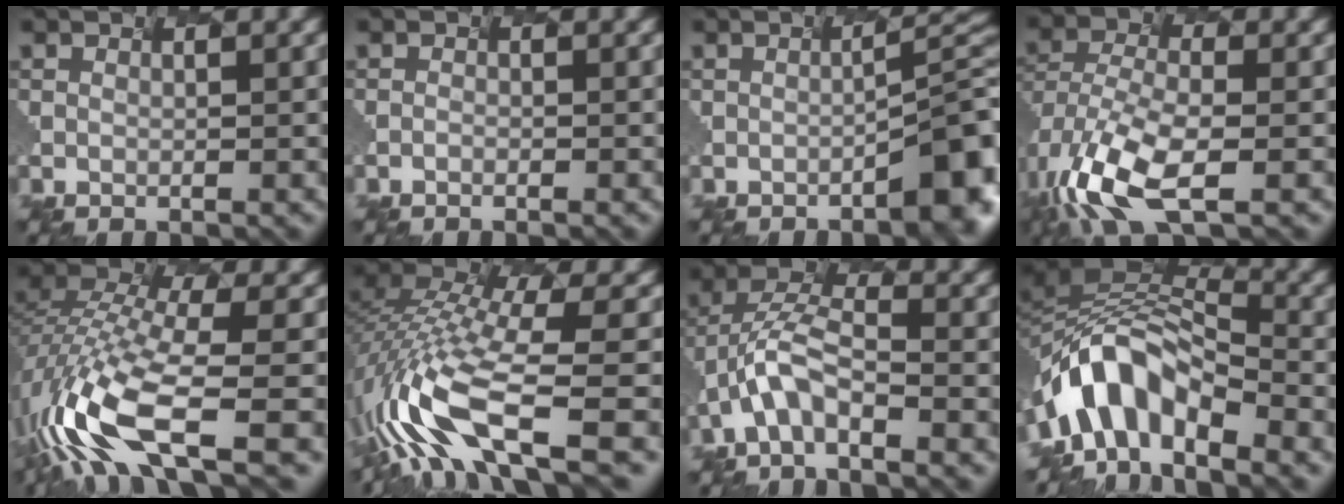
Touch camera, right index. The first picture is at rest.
{"total": 0.7, "force": [-0.7, 0.1, 0.2], "torque": [0.006, 0.006, -0.014]}
{"total": 5.3, "force": [-1.8, 0.7, 4.9], "torque": [-0.053, 0.002, 0.003]}
{"total": 8.1, "force": [-6.1, 2.1, 4.9], "torque": [-0.138, -0.017, -0.086]}
{"total": 11.1, "force": [-6.7, 3.3, 8.2], "torque": [-0.199, 0.000, -0.087]}
{"total": 11.4, "force": [-6.0, 3.6, 9.1], "torque": [-0.220, 0.005, -0.069]}
{"total": 4.8, "force": [-4.2, 0.6, 2.3], "torque": [-0.078, 0.008, -0.050]}
{"total": 7.7, "force": [-6.5, 2.5, 3.1], "torque": [-0.062, 0.006, -0.102]}